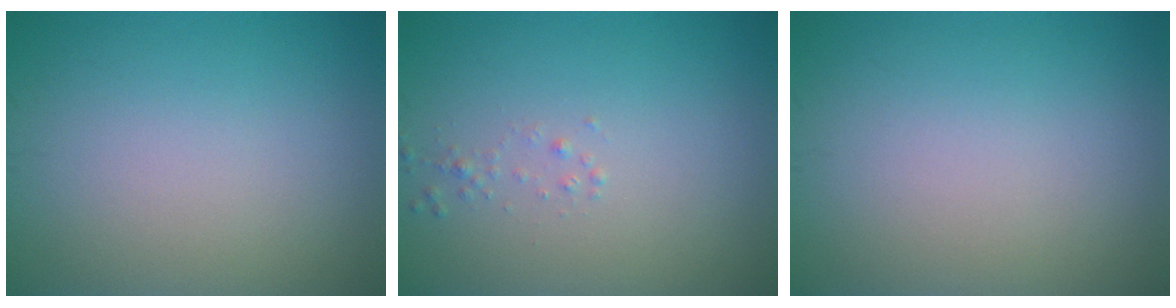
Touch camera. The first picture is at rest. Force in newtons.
{"total": 0.7, "press": 0.6, "slide": 0.1}
{"total": 0.0}